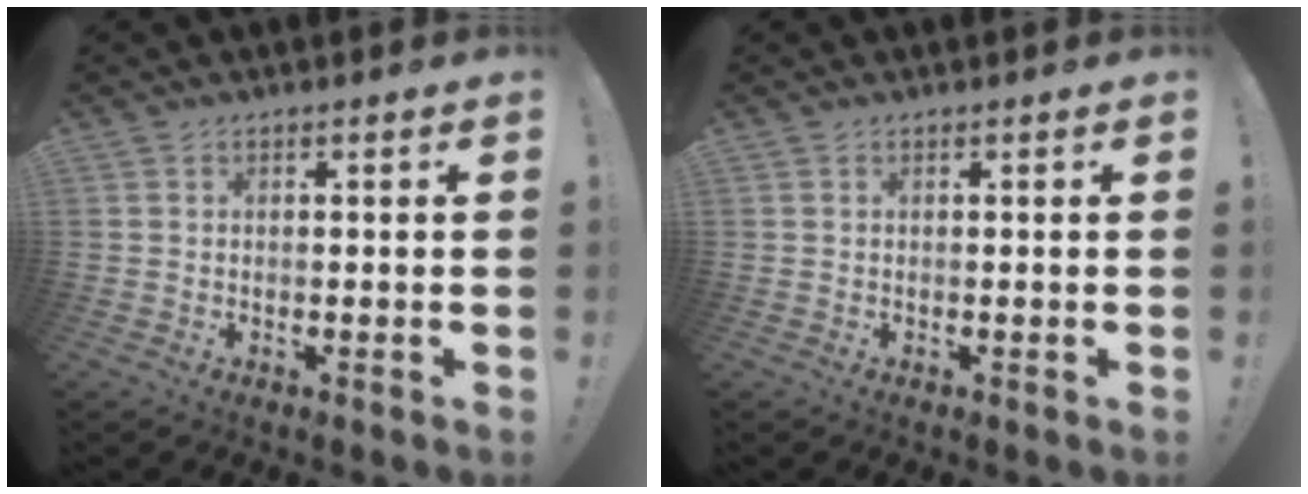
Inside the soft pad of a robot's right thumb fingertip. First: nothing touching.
{"total": 0.0}